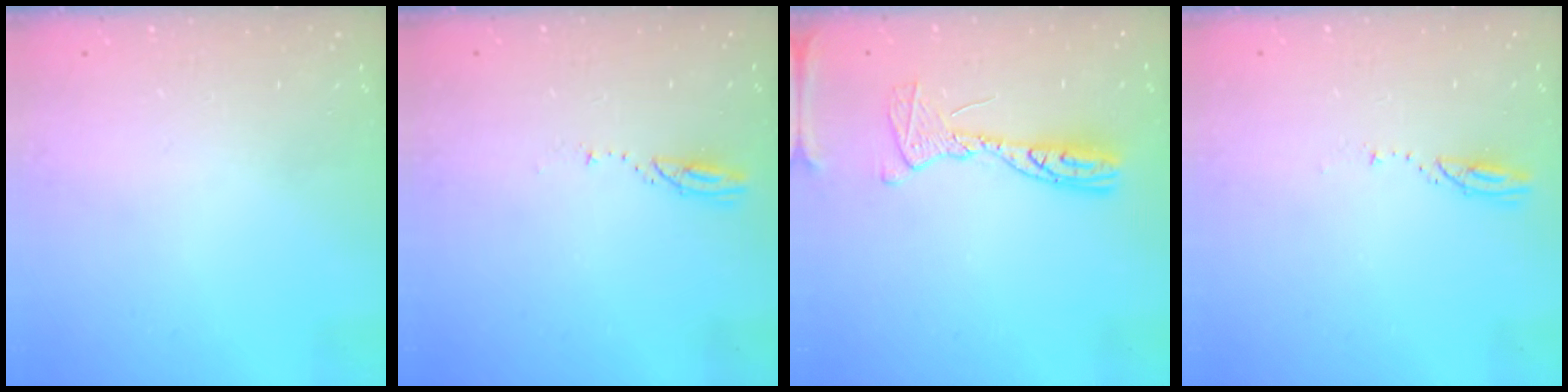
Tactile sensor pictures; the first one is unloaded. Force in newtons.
{"total": 3.2, "press": 3.2, "slide": 0.4}
{"total": 12.0, "press": 11.9, "slide": 1.1}
{"total": 3.2, "press": 3.2, "slide": 0.4}